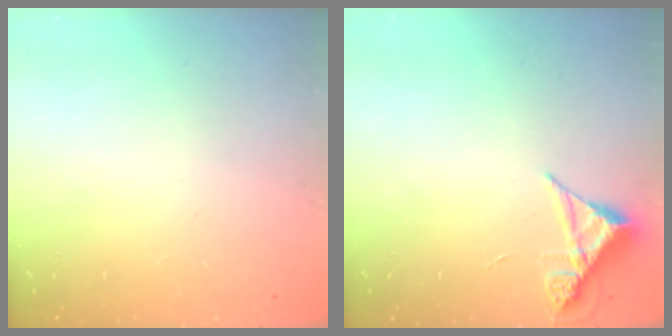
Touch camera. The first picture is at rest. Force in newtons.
{"total": 4.9, "press": 4.9, "slide": 0.4}